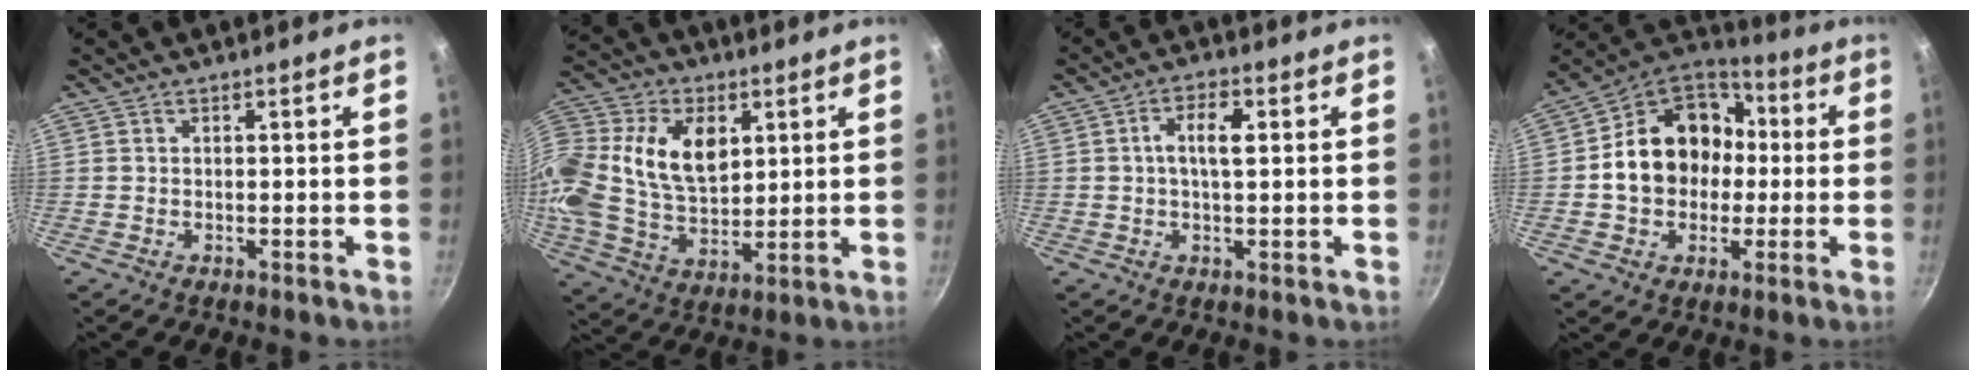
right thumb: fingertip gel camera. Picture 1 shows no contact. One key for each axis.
{"total": 23.9, "fx": 5.8, "fy": 16.4, "fz": 16.3, "tx": -0.355, "ty": 0.025, "tz": 0.102}
{"total": 5.1, "fx": 0.8, "fy": 2.1, "fz": 4.6, "tx": -0.086, "ty": 0.011, "tz": 0.009}
{"total": 18.2, "fx": 0.1, "fy": 14.9, "fz": 10.6, "tx": -0.148, "ty": 0.046, "tz": -0.004}